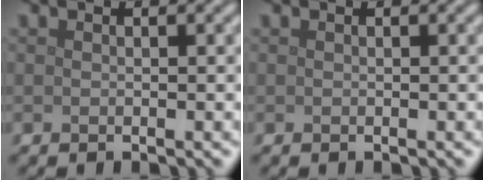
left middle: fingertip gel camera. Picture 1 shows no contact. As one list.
[{"total": 0.0}]